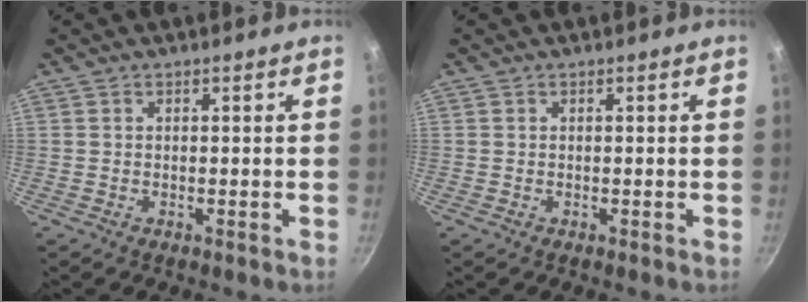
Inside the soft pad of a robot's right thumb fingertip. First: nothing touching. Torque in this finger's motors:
{"motor_torque": [-0.01, 0.00, -0.08, -0.07, 0.01]}